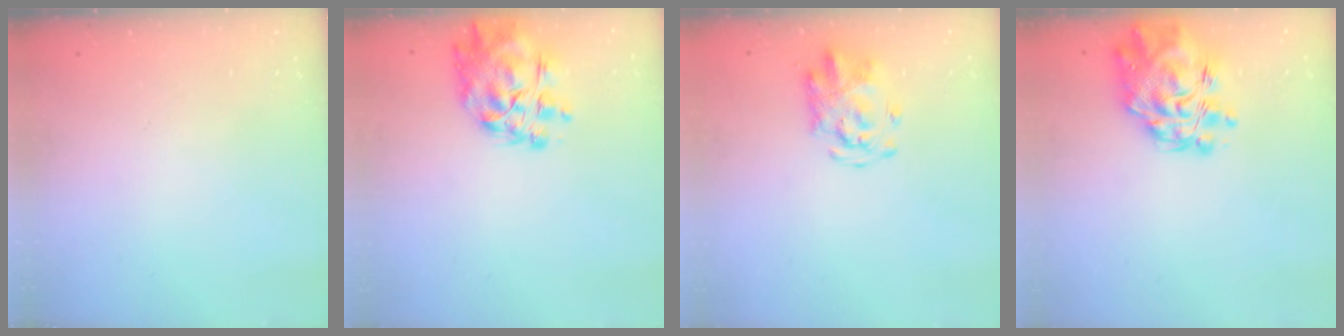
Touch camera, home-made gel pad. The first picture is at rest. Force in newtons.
{"total": 10.2, "press": 9.6, "slide": 3.5}
{"total": 5.1, "press": 5.1, "slide": 0.6}
{"total": 12.2, "press": 11.6, "slide": 3.8}